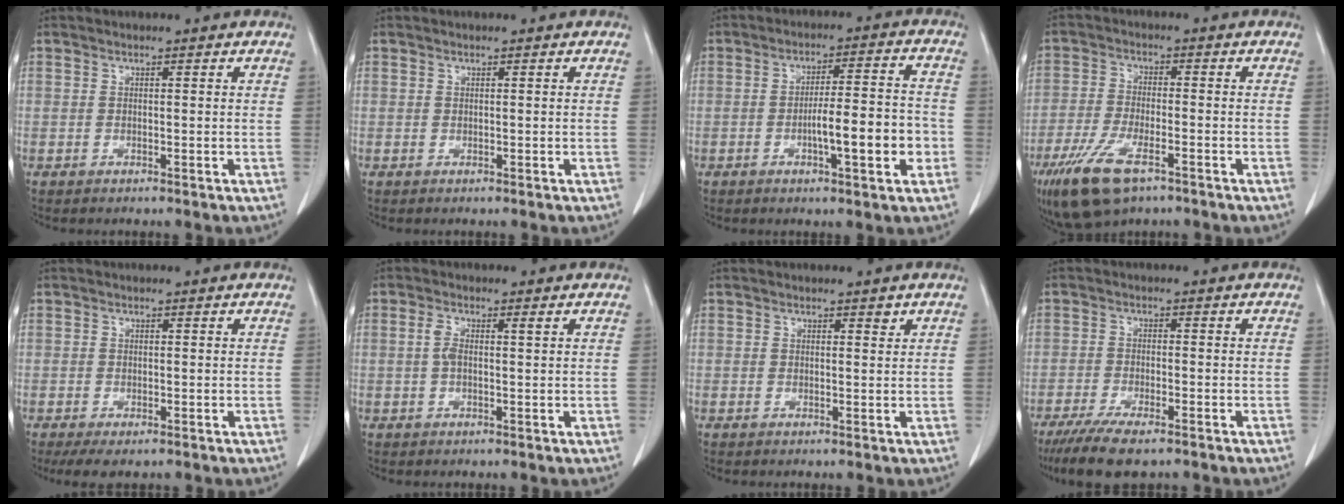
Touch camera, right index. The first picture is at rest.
{"total": 0.0}
{"total": 9.5, "force": [-2.6, 1.5, 9.0], "torque": [-0.142, 0.012, -0.040]}
{"total": 10.9, "force": [-6.4, 3.8, 7.9], "torque": [-0.159, -0.020, -0.113]}
{"total": 2.7, "force": [-1.1, 1.7, 1.8], "torque": [-0.036, -0.005, -0.008]}
{"total": 2.9, "force": [0.8, 0.9, 2.6], "torque": [-0.061, 0.013, 0.014]}
{"total": 1.3, "force": [1.0, 0.5, 0.7], "torque": [-0.008, -0.007, 0.013]}
{"total": 8.6, "force": [-6.2, 2.2, 5.5], "torque": [-0.090, -0.019, -0.099]}